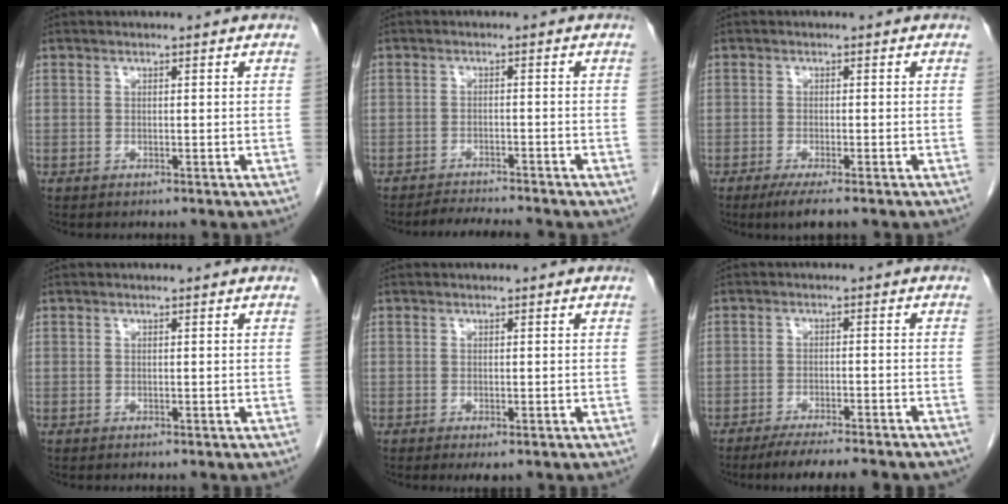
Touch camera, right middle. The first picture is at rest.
{"total": 4.7, "force": [-4.4, -0.2, 1.5], "torque": [-0.023, -0.010, -0.069]}
{"total": 3.7, "force": [-2.6, 0.2, 2.6], "torque": [-0.043, -0.010, -0.043]}
{"total": 0.0}
{"total": 2.0, "force": [-1.2, 0.6, 1.4], "torque": [-0.015, -0.004, -0.013]}
{"total": 11.5, "force": [-10.0, 1.0, 5.6], "torque": [-0.066, -0.013, -0.139]}